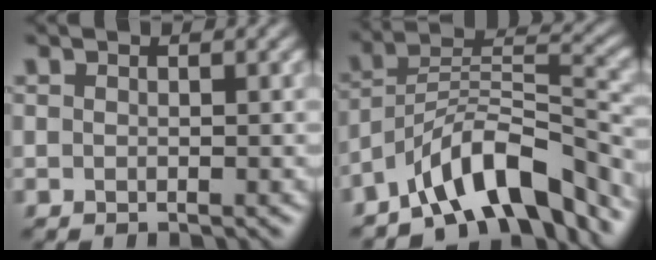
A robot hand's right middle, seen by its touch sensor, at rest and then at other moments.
{"total": 9.7, "force": [-6.9, 3.1, 6.1], "torque": [-0.087, 0.010, -0.131]}